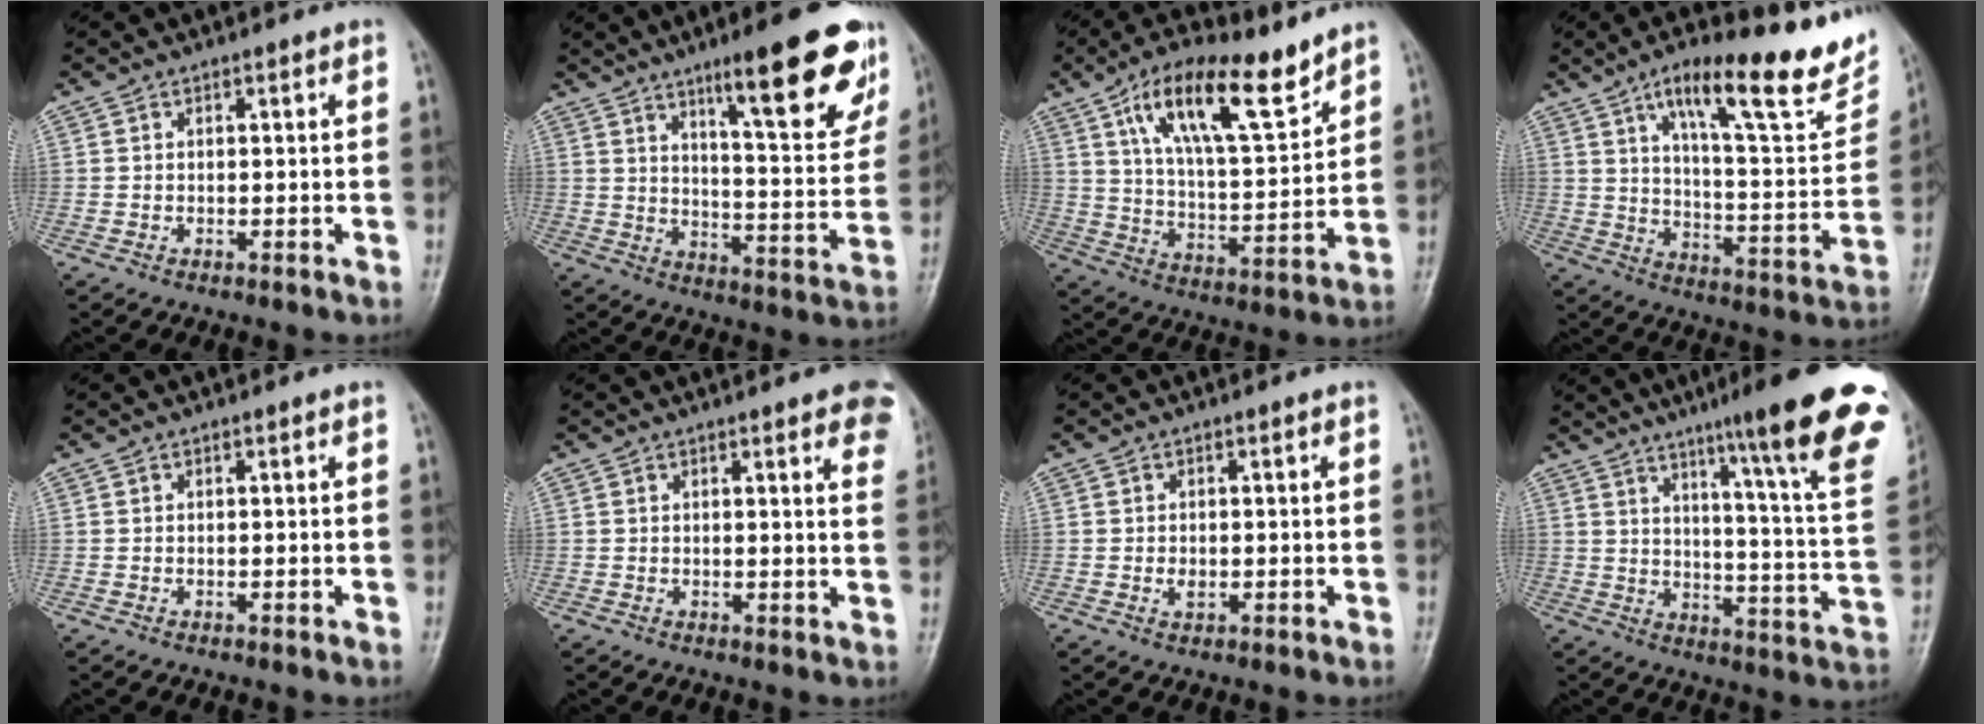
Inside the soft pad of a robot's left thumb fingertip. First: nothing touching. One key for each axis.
{"total": 19.8, "fx": 11.9, "fy": 4.3, "fz": 15.2, "tx": -0.166, "ty": -0.055, "tz": 0.173}
{"total": 17.3, "fx": 10.5, "fy": 5.7, "fz": 12.4, "tx": -0.186, "ty": -0.048, "tz": 0.189}
{"total": 23.4, "fx": 14.6, "fy": 6.1, "fz": 17.2, "tx": -0.210, "ty": -0.049, "tz": 0.225}
{"total": 0.0}
{"total": 10.1, "fx": 6.2, "fy": 2.5, "fz": 7.6, "tx": -0.066, "ty": -0.016, "tz": 0.059}
{"total": 1.6, "fx": -0.1, "fy": 1.1, "fz": 1.1, "tx": -0.017, "ty": -0.002, "tz": -0.001}
{"total": 25.1, "fx": 15.3, "fy": 2.2, "fz": 19.7, "tx": -0.246, "ty": -0.072, "tz": 0.201}